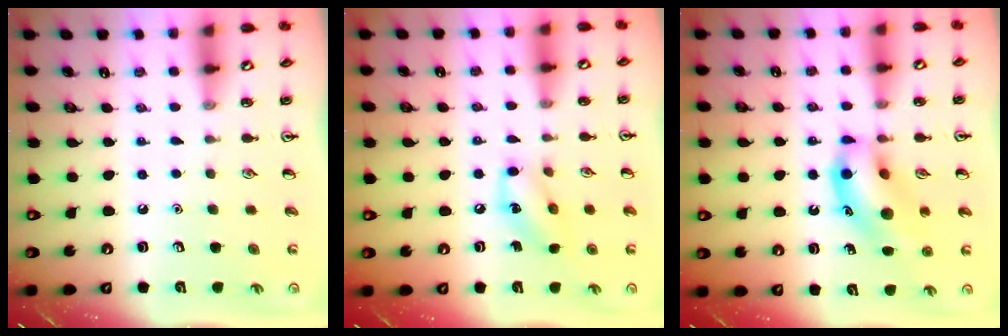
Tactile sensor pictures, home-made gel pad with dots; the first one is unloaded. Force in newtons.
{"total": 9.1, "press": 9.1, "slide": 0.8}
{"total": 14.3, "press": 14.1, "slide": 2.8}